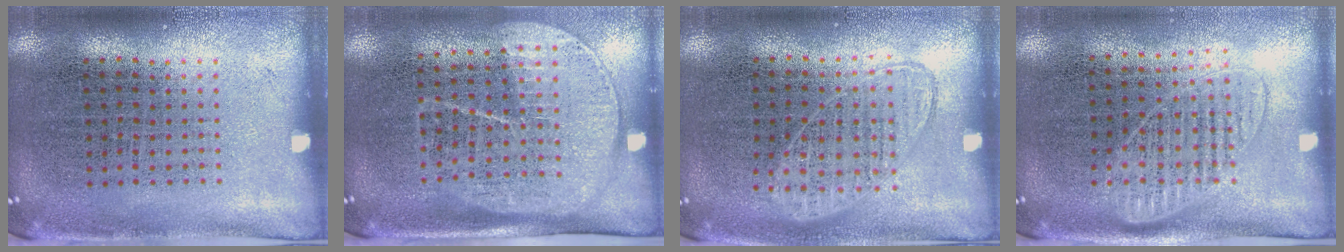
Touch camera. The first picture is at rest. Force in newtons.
{"total": 1.8, "press": 1.4, "slide": 1.0}
{"total": 1.0, "press": 0.9, "slide": 0.4}
{"total": 1.3, "press": 1.2, "slide": 0.6}